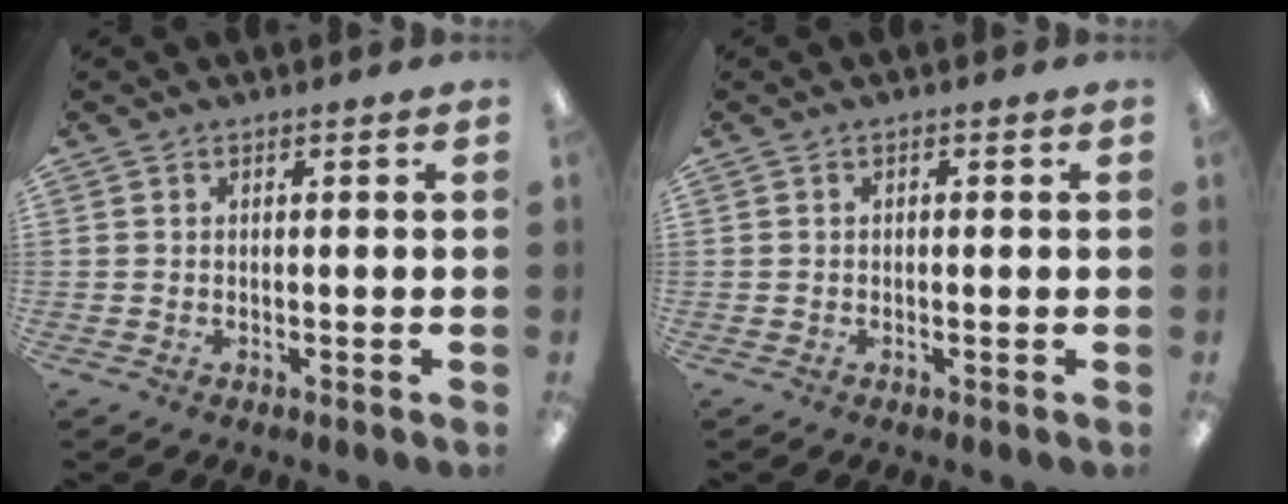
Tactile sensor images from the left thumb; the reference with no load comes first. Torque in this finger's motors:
{"motor_torque": [-0.20, -0.34, 0.26, -0.06, 0.04]}